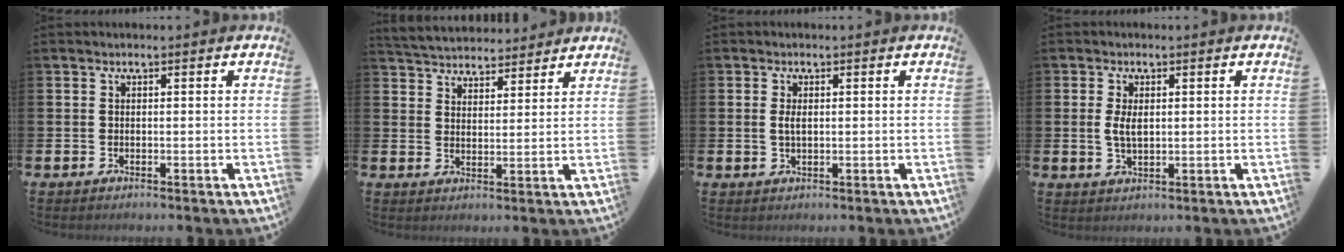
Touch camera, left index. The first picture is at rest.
{"total": 4.8, "force": [4.7, 1.1, -0.3], "torque": [-0.017, -0.027, 0.084]}
{"total": 1.8, "force": [0.3, 0.9, 1.5], "torque": [-0.023, 0.003, 0.001]}
{"total": 3.2, "force": [0.6, 1.6, 2.7], "torque": [-0.039, 0.000, 0.007]}